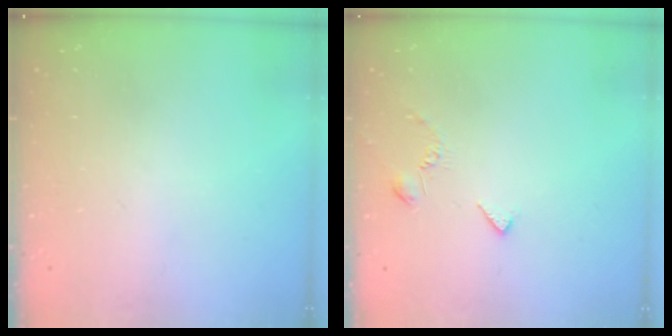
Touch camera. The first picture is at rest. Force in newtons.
{"total": 3.0, "press": 2.9, "slide": 0.7}